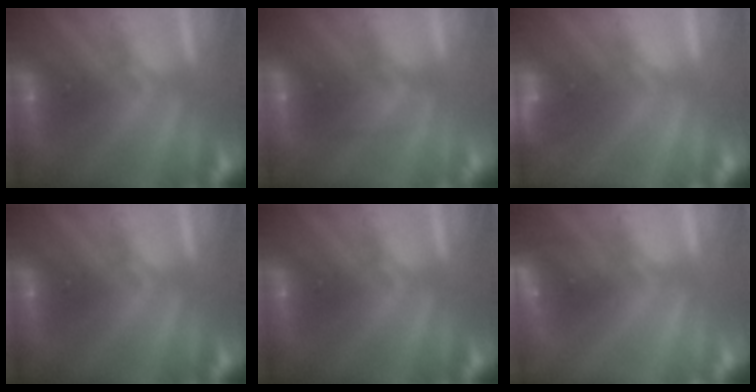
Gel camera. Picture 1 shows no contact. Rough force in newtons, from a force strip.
{"total": 2.7}
{"total": 3.7}
{"total": 0.0}
{"total": 0.0}
{"total": 2.5}